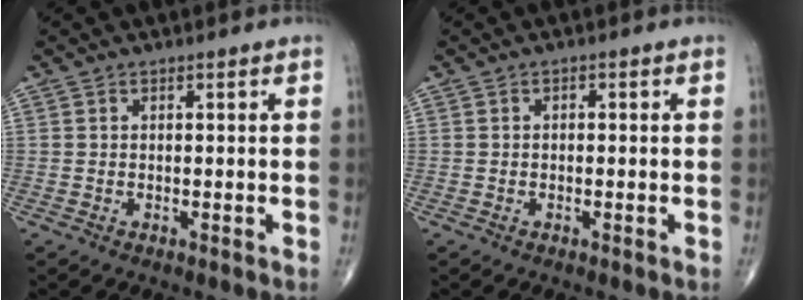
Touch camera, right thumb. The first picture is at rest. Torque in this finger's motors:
{"motor_torque": [-0.59, -0.13, 0.06, 0.14, 0.01]}